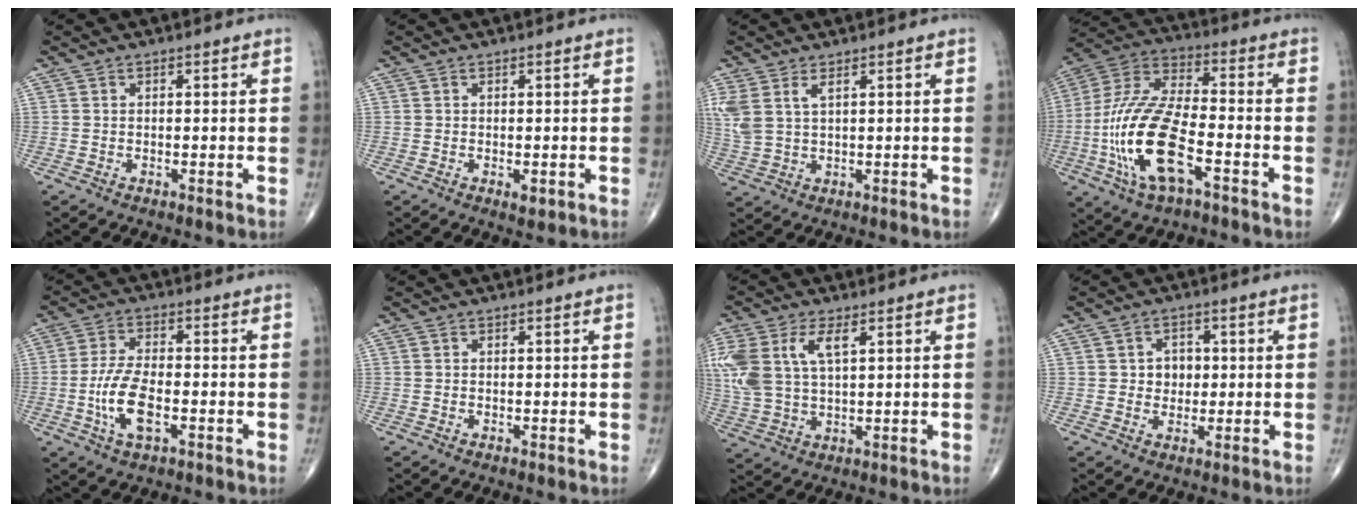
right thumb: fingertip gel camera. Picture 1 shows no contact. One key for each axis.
{"total": 1.4, "fx": -0.4, "fy": 0.7, "fz": 1.1, "tx": -0.011, "ty": -0.002, "tz": -0.004}
{"total": 6.1, "fx": 2.7, "fy": 2.8, "fz": 4.7, "tx": -0.122, "ty": 0.000, "tz": 0.063}
{"total": 19.4, "fx": -6.1, "fy": 7.9, "fz": 16.6, "tx": -0.351, "ty": 0.028, "tz": -0.111}
{"total": 8.9, "fx": -2.5, "fy": 3.9, "fz": 7.6, "tx": -0.156, "ty": 0.009, "tz": -0.049}
{"total": 0.0}
{"total": 14.0, "fx": 4.5, "fy": 7.4, "fz": 10.9, "tx": -0.263, "ty": 0.003, "tz": 0.093}
{"total": 4.3, "fx": 0.4, "fy": 3.6, "fz": 2.3, "tx": -0.005, "ty": 0.005, "tz": 0.004}